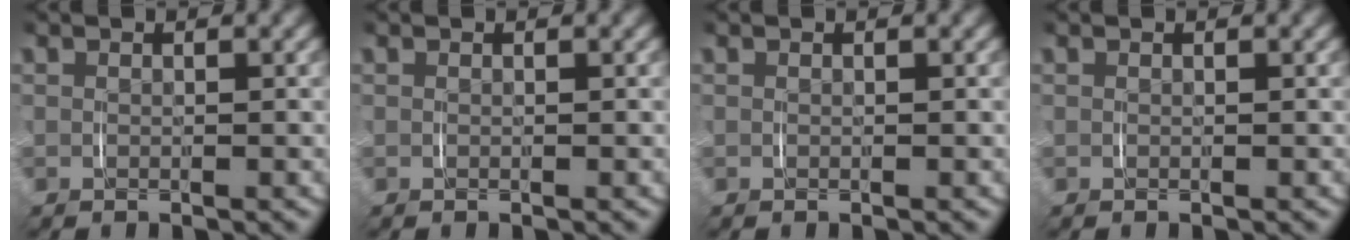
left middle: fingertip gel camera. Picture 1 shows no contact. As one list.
[{"total": 0.0}, {"total": 0.0}, {"total": 0.0}]